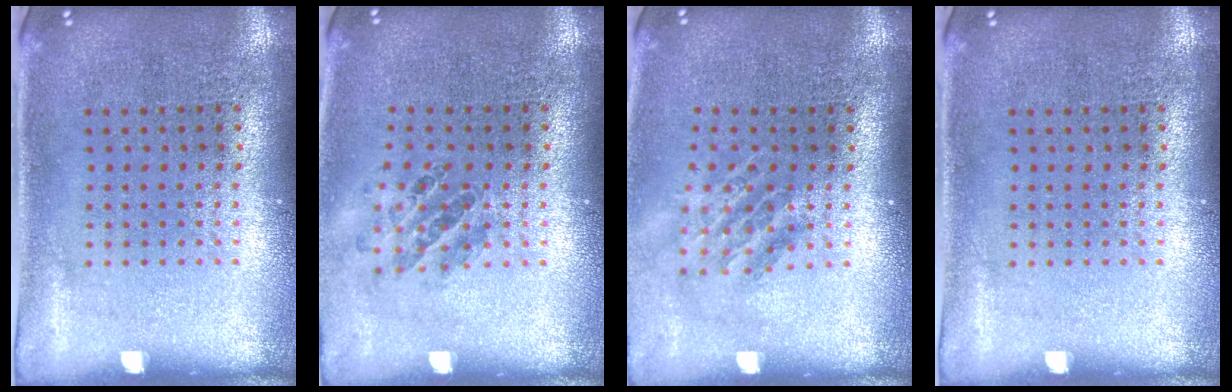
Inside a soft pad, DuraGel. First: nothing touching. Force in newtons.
{"total": 0.8, "press": 0.8, "slide": 0.1}
{"total": 1.5, "press": 1.1, "slide": 1.0}
{"total": 0.0}